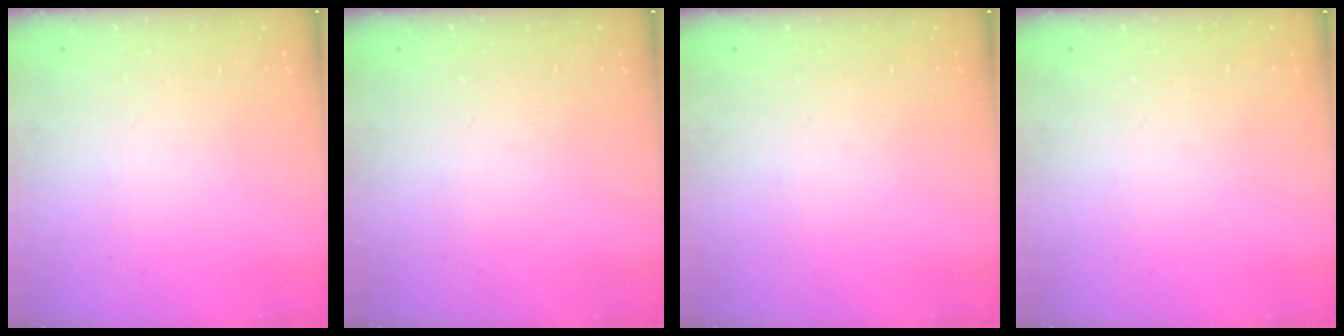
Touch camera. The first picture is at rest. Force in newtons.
{"total": 0.0}
{"total": 0.0}
{"total": 0.0}